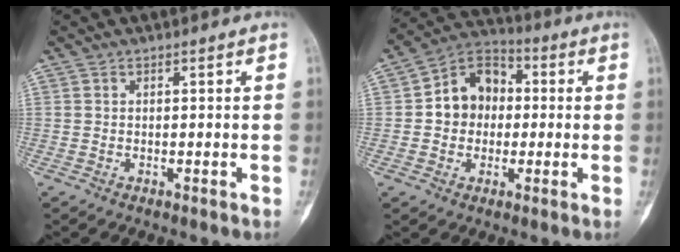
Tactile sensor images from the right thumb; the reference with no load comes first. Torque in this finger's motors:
{"motor_torque": [0.19, 0.09, 0.99, -0.20, 0.07]}